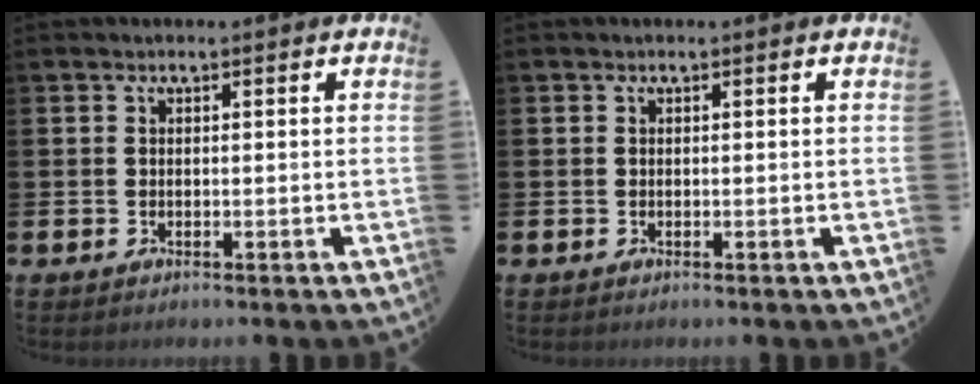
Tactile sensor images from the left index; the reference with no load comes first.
{"total": 0.0}